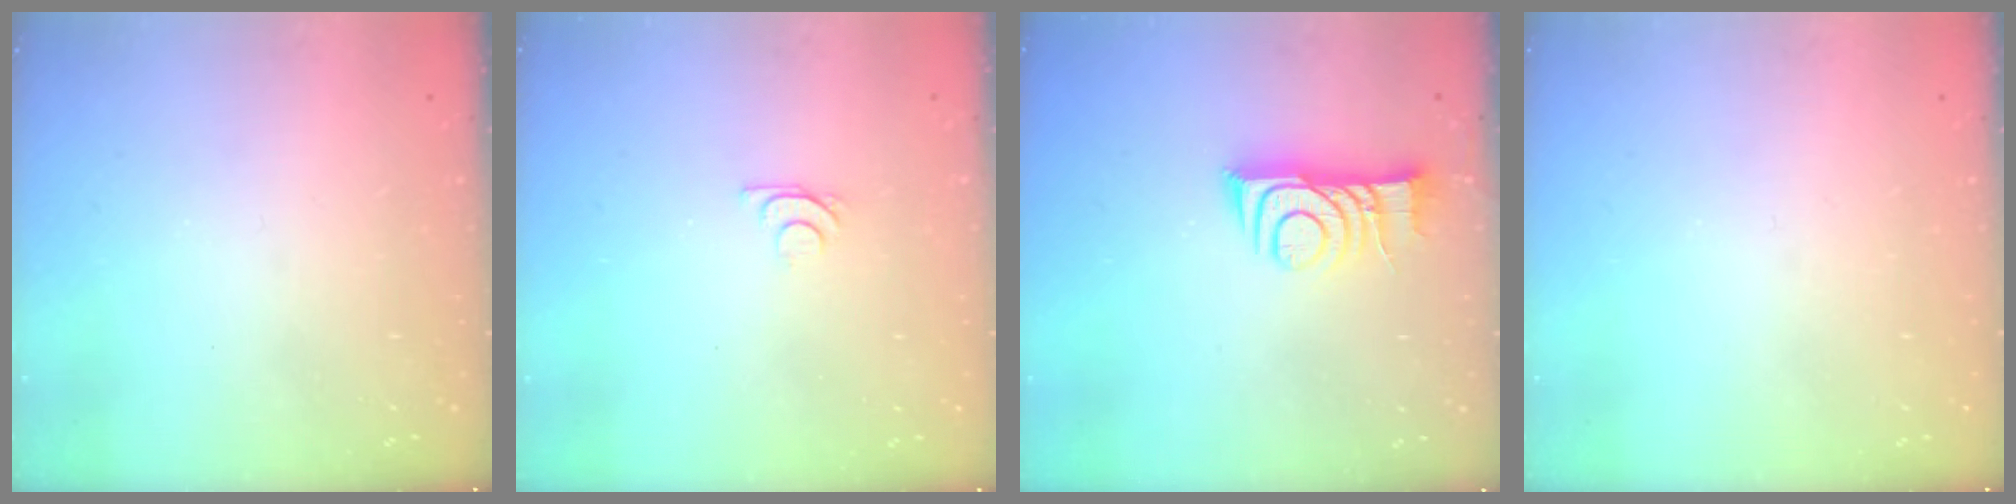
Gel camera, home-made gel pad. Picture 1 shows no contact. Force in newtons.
{"total": 5.1, "press": 5.0, "slide": 0.9}
{"total": 10.6, "press": 10.6, "slide": 1.0}
{"total": 0.0}